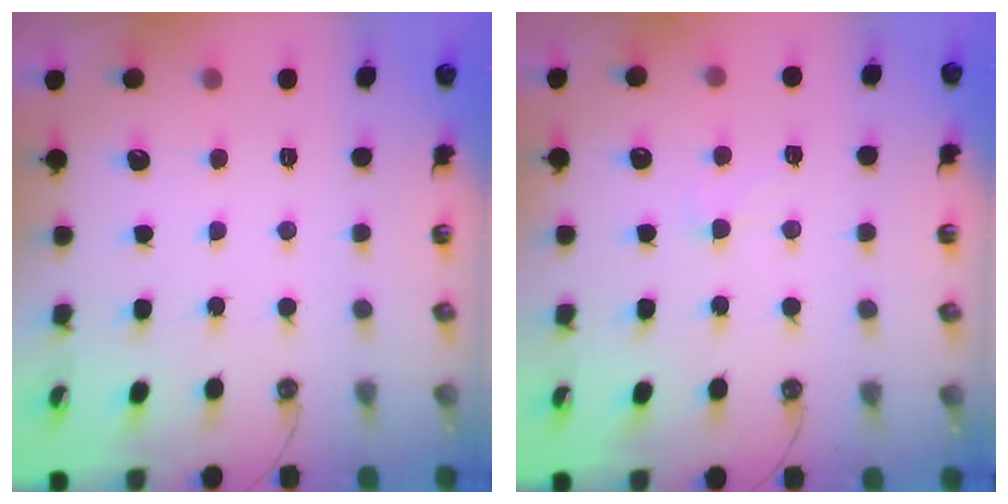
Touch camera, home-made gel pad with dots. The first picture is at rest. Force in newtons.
{"total": 0.8, "press": 0.4, "slide": 0.7}